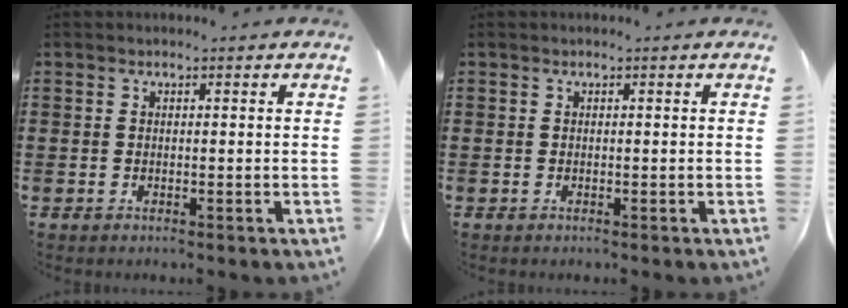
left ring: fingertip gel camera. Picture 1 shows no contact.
{"total": 0.0}